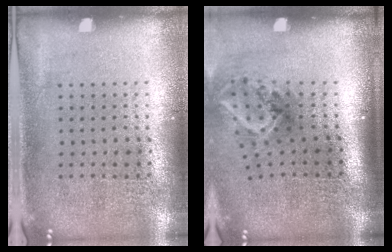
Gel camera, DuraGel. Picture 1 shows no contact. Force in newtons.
{"total": 2.1, "press": 1.3, "slide": 1.6}